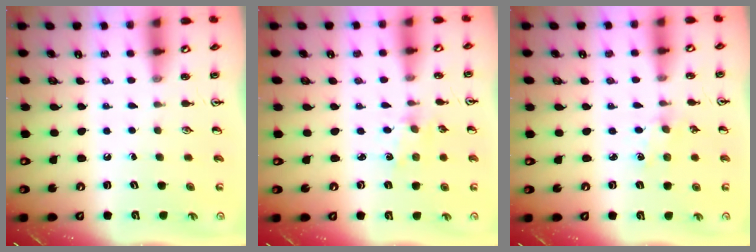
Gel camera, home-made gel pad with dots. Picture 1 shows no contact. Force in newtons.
{"total": 1.2, "press": 1.1, "slide": 0.2}
{"total": 2.4, "press": 2.4, "slide": 0.3}